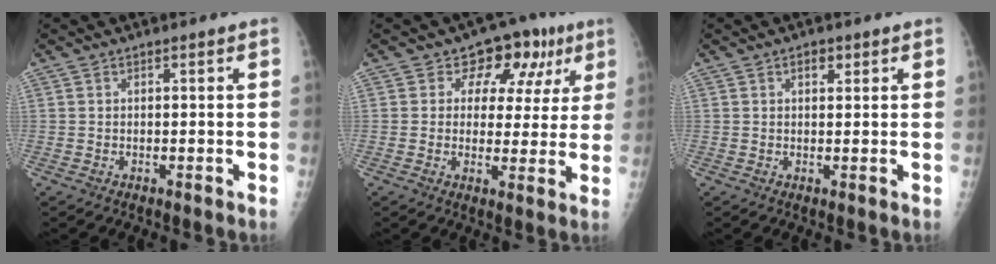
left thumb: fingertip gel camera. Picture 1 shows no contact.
{"total": 10.1, "force": [4.6, 7.4, 5.1], "torque": [-0.004, -0.004, 0.054]}
{"total": 1.7, "force": [0.9, 1.0, 1.0], "torque": [-0.004, -0.002, 0.012]}